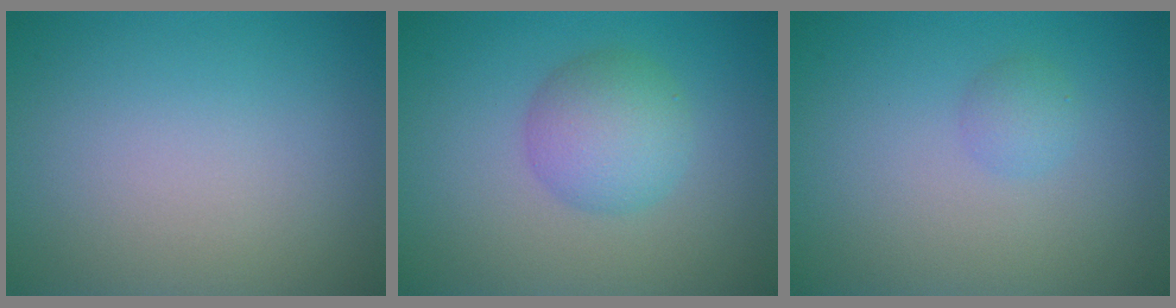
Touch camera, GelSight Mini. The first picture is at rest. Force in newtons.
{"total": 4.0, "press": 4.0, "slide": 0.0}
{"total": 1.2, "press": 1.2, "slide": 0.1}